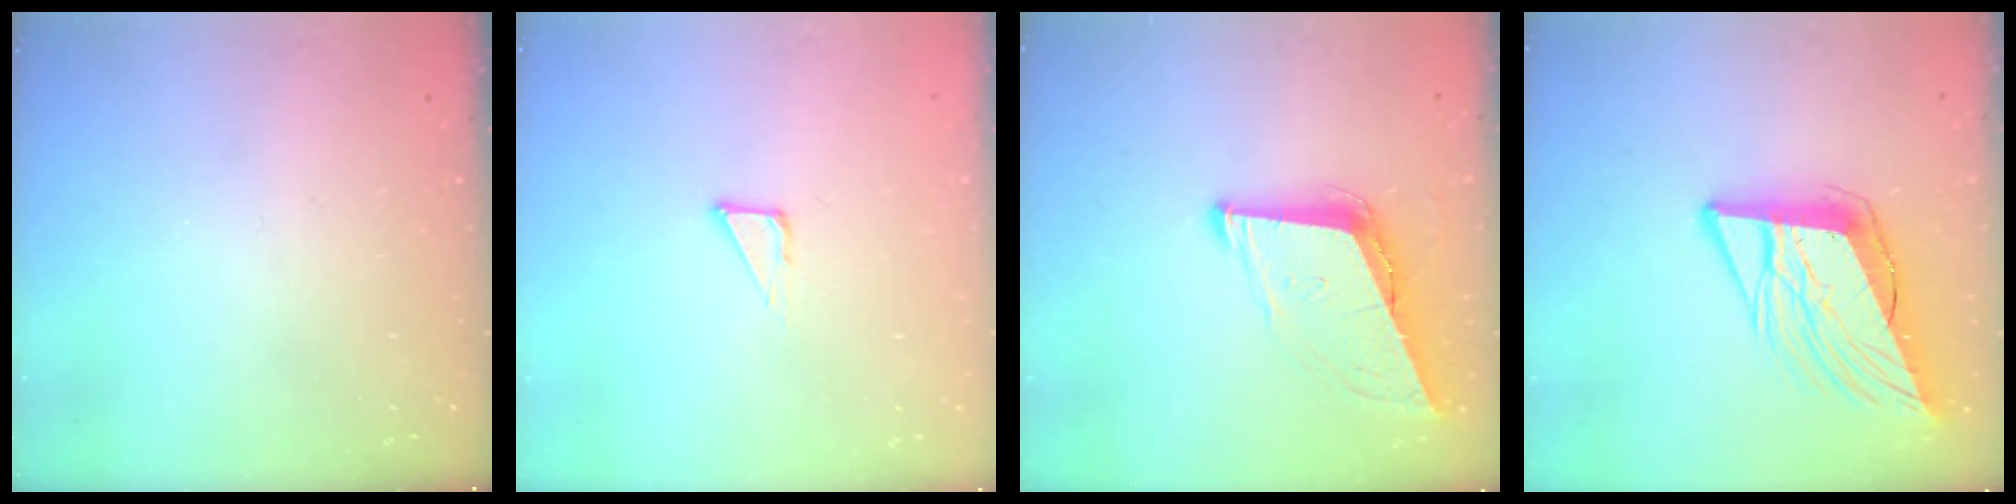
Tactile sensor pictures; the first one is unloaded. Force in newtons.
{"total": 2.3, "press": 2.3, "slide": 0.1}
{"total": 9.1, "press": 8.7, "slide": 2.6}
{"total": 15.9, "press": 15.3, "slide": 4.3}